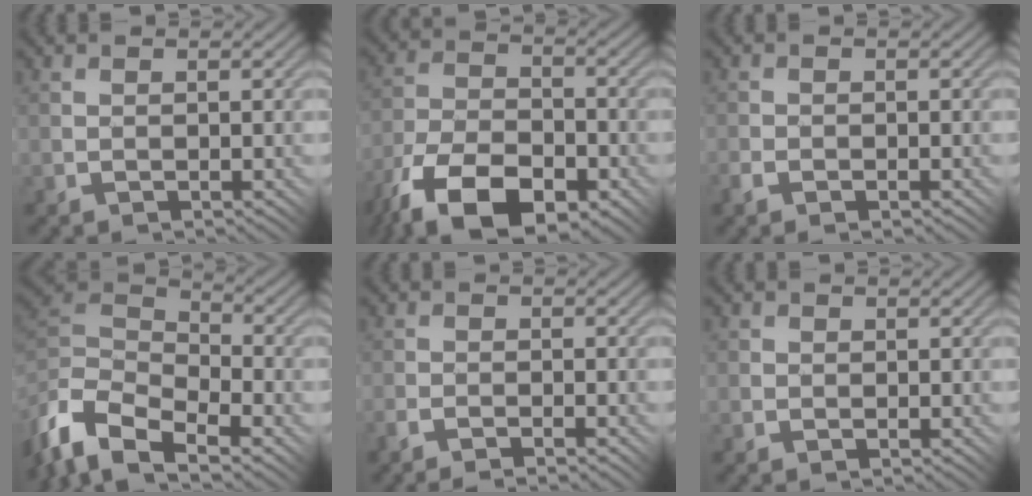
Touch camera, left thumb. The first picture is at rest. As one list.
[{"total": 13.5, "force": [-8.9, 6.3, 7.9], "torque": [-0.176, -0.017, -0.171]}, {"total": 2.0, "force": [-1.4, 1.1, 1.0], "torque": [-0.025, -0.004, -0.034]}, {"total": 11.5, "force": [-7.0, 5.9, 7.0], "torque": [-0.190, -0.011, -0.116]}, {"total": 2.9, "force": [-2.4, 0.8, 1.4], "torque": [-0.028, 0.001, -0.050]}, {"total": 1.6, "force": [0.2, 1.5, -0.2], "torque": [0.008, 0.004, -0.010]}]